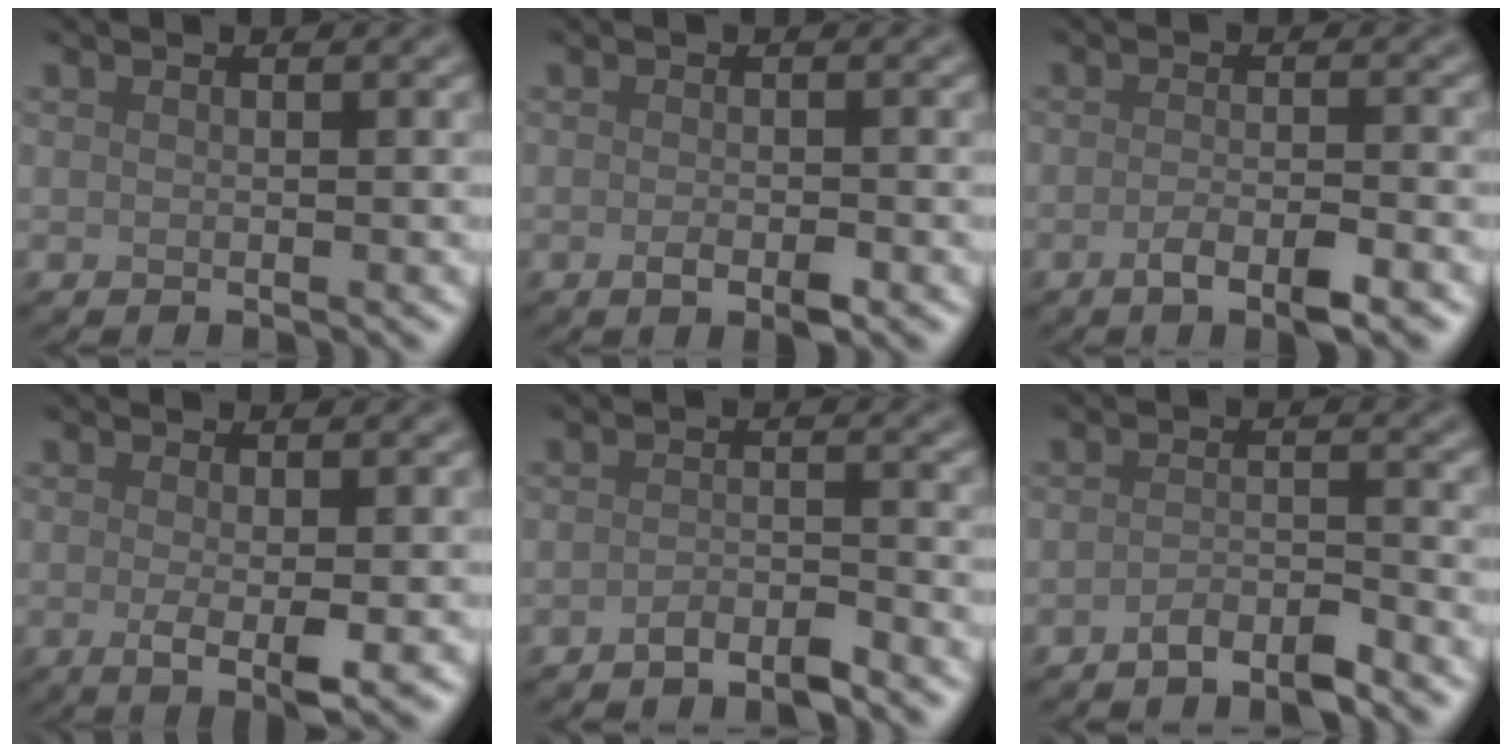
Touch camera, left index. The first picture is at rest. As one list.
[{"total": 1.9, "force": [-0.8, 0.6, 1.6], "torque": [-0.028, -0.005, -0.015]}, {"total": 3.4, "force": [-1.7, 0.8, 2.8], "torque": [-0.049, 0.000, -0.034]}, {"total": 3.1, "force": [-0.3, 0.5, 3.0], "torque": [-0.053, -0.011, -0.004]}, {"total": 2.0, "force": [-1.6, 0.4, 1.2], "torque": [-0.018, 0.004, -0.033]}, {"total": 2.5, "force": [-2.1, 0.5, 1.4], "torque": [-0.021, 0.004, -0.042]}]